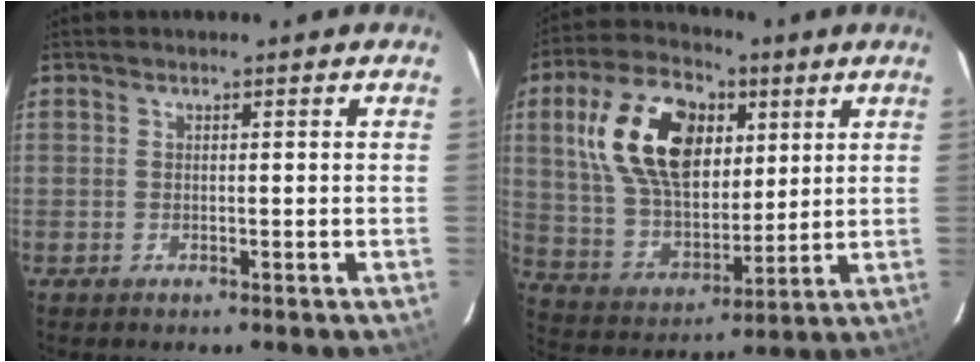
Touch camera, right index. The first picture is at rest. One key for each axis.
{"total": 20.6, "fx": 6.9, "fy": 12.7, "fz": 14.7, "tx": -0.301, "ty": 0.027, "tz": 0.137}